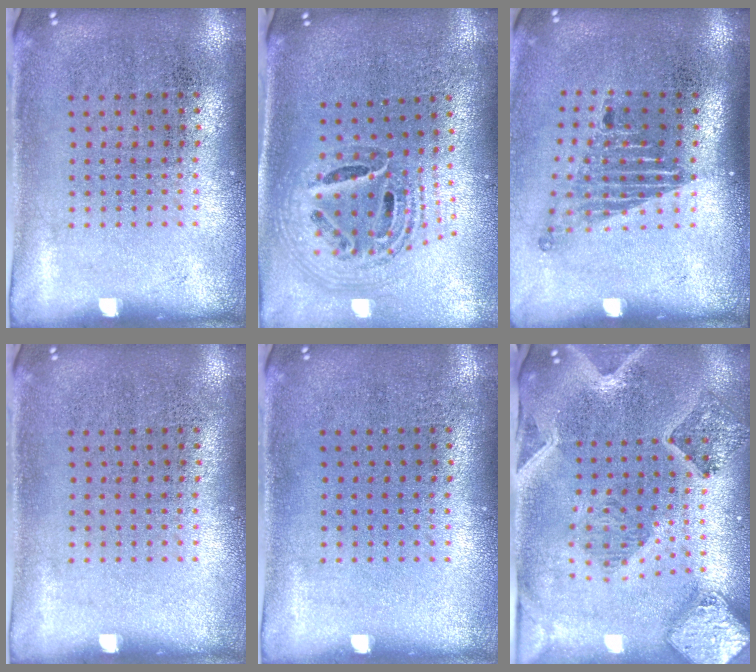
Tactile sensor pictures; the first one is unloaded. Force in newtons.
{"total": 1.6, "press": 1.4, "slide": 0.8}
{"total": 1.7, "press": 1.1, "slide": 1.2}
{"total": 0.0}
{"total": 0.0}
{"total": 2.2, "press": 2.0, "slide": 0.9}